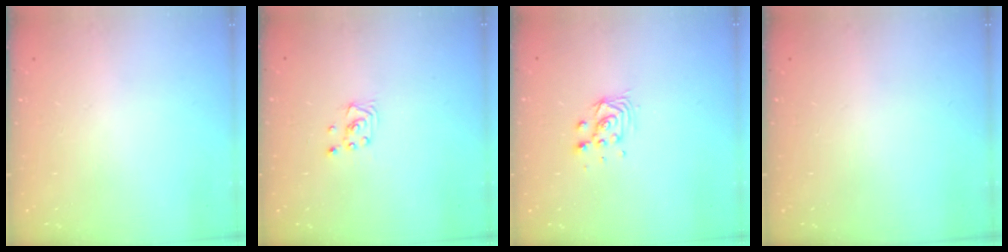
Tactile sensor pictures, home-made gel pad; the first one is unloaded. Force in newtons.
{"total": 2.0, "press": 2.0, "slide": 0.1}
{"total": 4.9, "press": 4.9, "slide": 0.4}
{"total": 0.0}